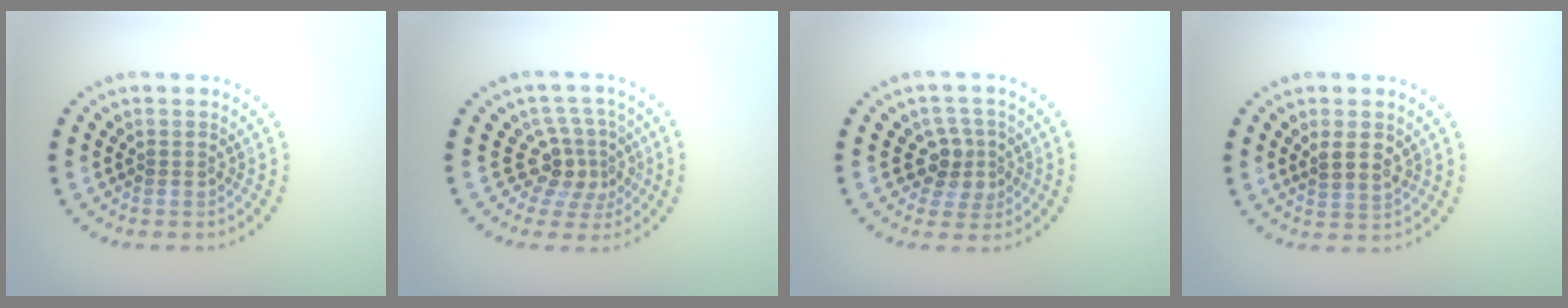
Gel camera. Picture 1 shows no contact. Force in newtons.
{"total": 3.3, "press": 2.4, "slide": 2.3}
{"total": 2.7, "press": 2.4, "slide": 1.3}
{"total": 2.4, "press": 2.2, "slide": 0.8}